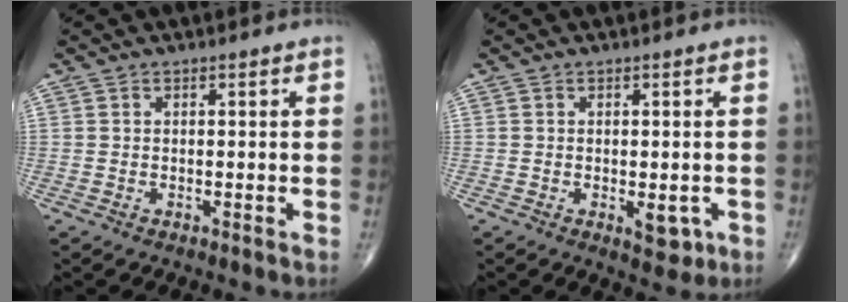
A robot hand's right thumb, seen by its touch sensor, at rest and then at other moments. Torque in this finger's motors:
{"motor_torque": [3.22, 1.79, 1.16, -1.40, 0.59]}